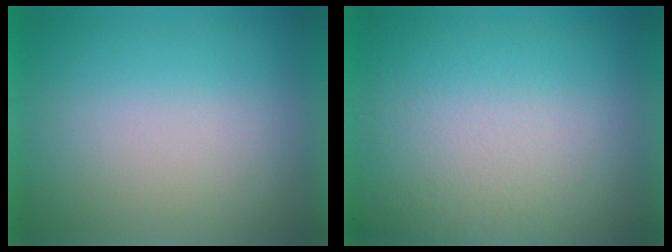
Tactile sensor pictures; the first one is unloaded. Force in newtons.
{"total": 3.6}